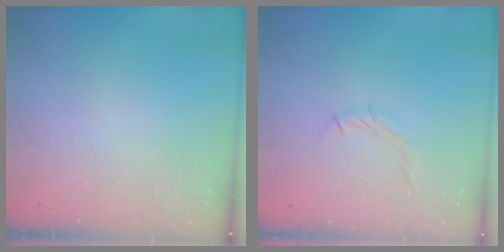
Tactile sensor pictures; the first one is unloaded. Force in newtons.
{"total": 6.4, "press": 6.3, "slide": 1.4}